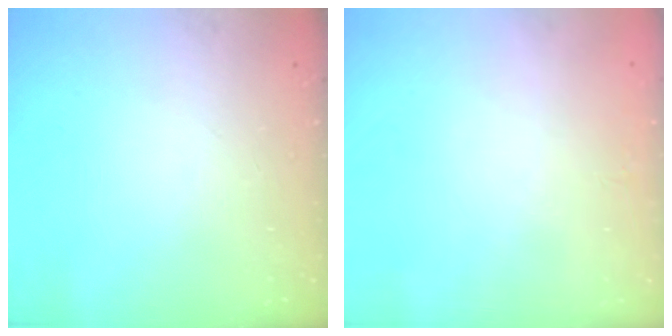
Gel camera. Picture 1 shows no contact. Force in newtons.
{"total": 0.0}